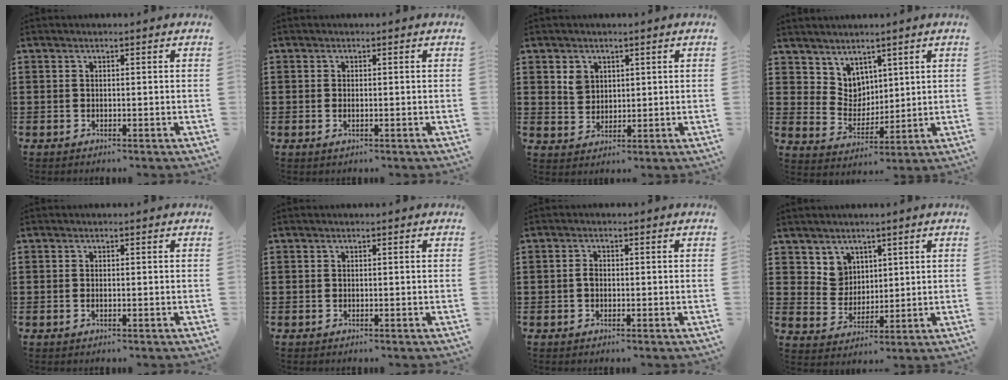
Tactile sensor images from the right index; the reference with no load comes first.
{"total": 0.7, "force": [-0.1, 0.2, 0.7], "torque": [-0.015, -0.003, -0.002]}
{"total": 3.3, "force": [1.6, 2.7, 1.1], "torque": [-0.024, 0.007, 0.028]}
{"total": 5.2, "force": [3.8, 3.6, -0.2], "torque": [-0.024, -0.010, 0.074]}
{"total": 0.5, "force": [-0.1, 0.1, 0.5], "torque": [-0.011, -0.003, -0.002]}
{"total": 0.0}
{"total": 1.4, "force": [-0.2, 0.9, 1.1], "torque": [-0.022, 0.002, -0.005]}
{"total": 5.3, "force": [3.2, 4.2, 0.6], "torque": [-0.028, 0.002, 0.060]}